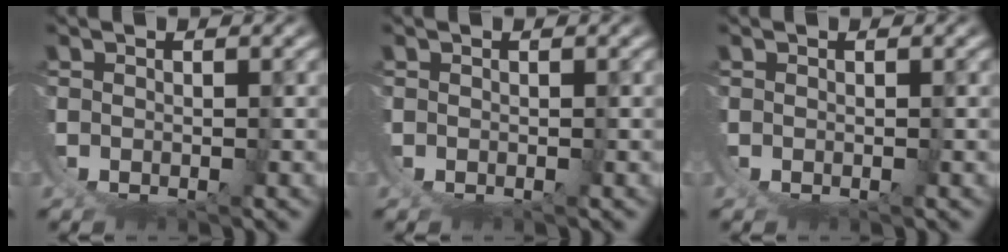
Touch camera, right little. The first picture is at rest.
{"total": 0.0}
{"total": 0.0}